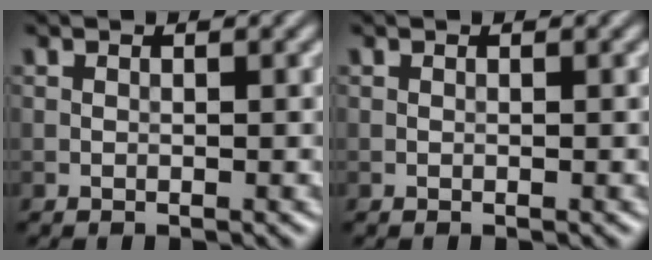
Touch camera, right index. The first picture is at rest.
{"total": 0.0}